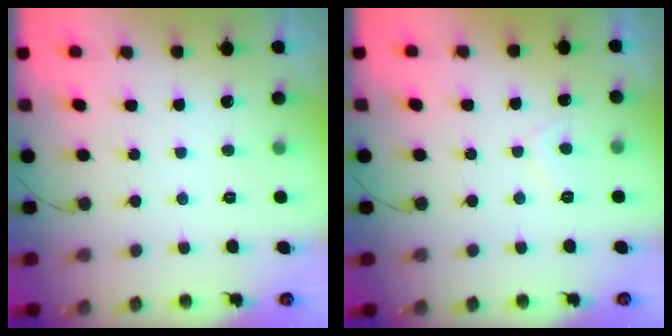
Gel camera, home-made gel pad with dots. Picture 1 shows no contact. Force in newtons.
{"total": 2.1, "press": 1.9, "slide": 0.7}